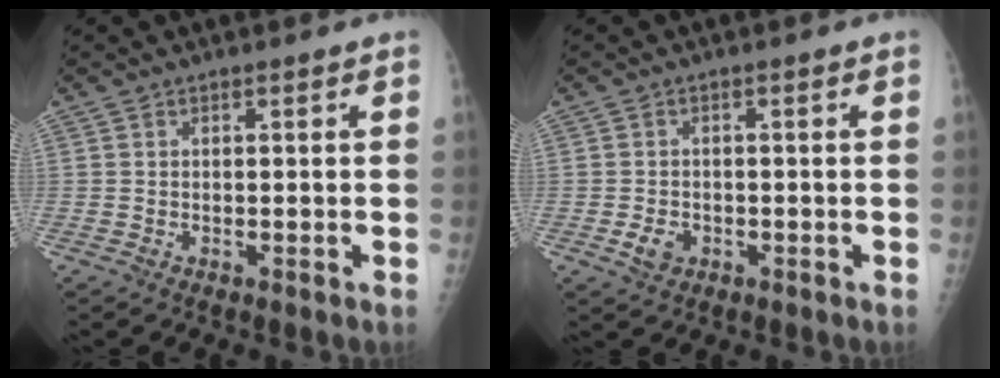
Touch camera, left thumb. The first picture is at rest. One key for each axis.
{"total": 2.8, "fx": -0.9, "fy": 2.2, "fz": 1.5, "tx": -0.023, "ty": 0.000, "tz": -0.010}